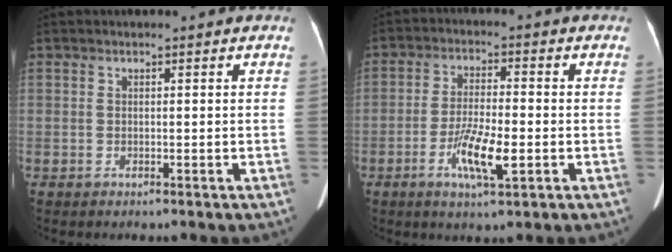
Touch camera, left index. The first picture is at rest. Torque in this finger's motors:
{"motor_torque": [0.26, 0.15, 0.12, 0.04]}